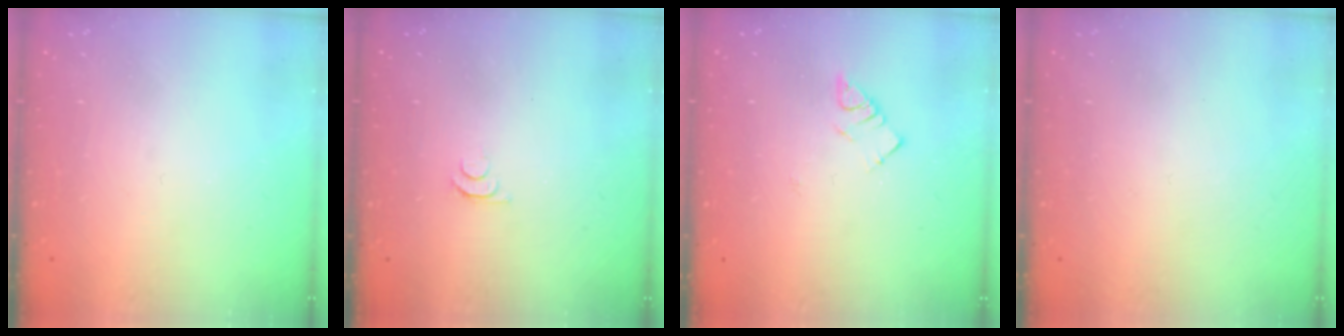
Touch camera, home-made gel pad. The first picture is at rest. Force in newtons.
{"total": 4.4, "press": 4.3, "slide": 0.6}
{"total": 3.6, "press": 3.5, "slide": 0.5}
{"total": 1.6, "press": 1.6, "slide": 0.1}